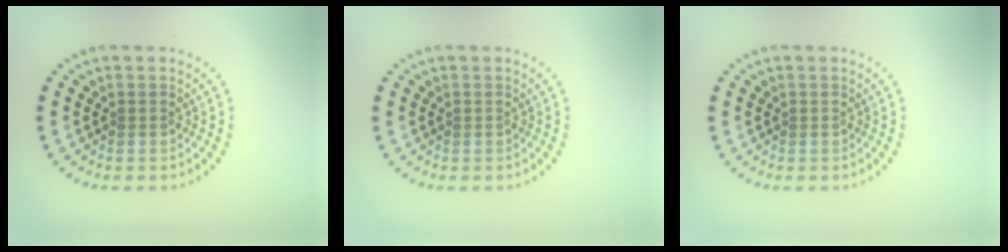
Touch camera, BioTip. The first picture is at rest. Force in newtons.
{"total": 0.0}
{"total": 0.0}